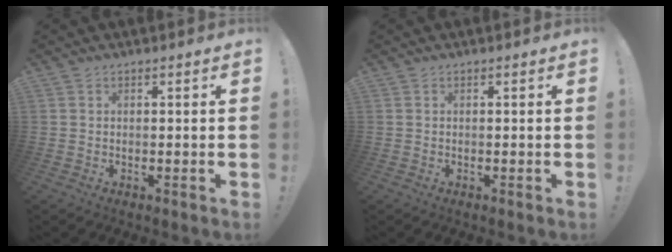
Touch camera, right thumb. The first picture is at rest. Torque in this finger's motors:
{"motor_torque": [0.00, 0.00, -0.08, 0.08, 0.01]}